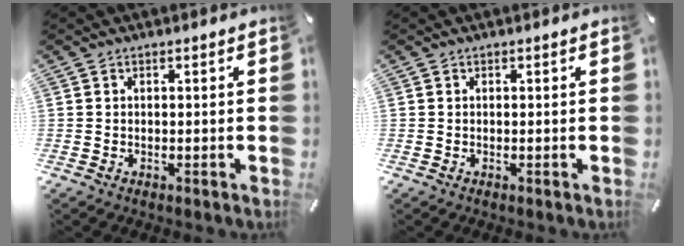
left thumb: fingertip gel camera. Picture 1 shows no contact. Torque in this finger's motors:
{"motor_torque": [-0.01, 0.00, -0.03, 0.02, 0.00]}